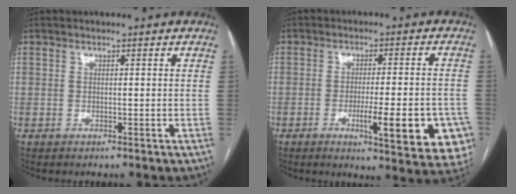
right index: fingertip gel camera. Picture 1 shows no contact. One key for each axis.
{"total": 14.3, "fx": -5.1, "fy": 2.7, "fz": 13.1, "tx": -0.114, "ty": -0.001, "tz": -0.057}